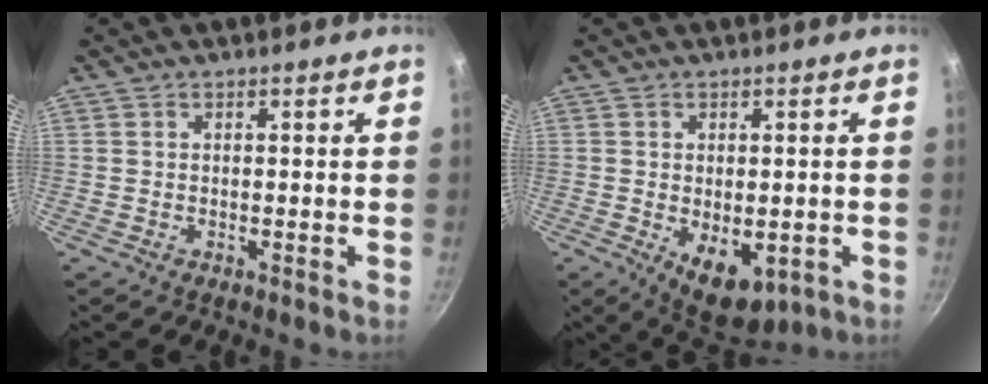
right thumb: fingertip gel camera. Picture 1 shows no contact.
{"total": 9.0, "force": [-2.2, 5.2, 6.9], "torque": [-0.076, -0.007, -0.015]}